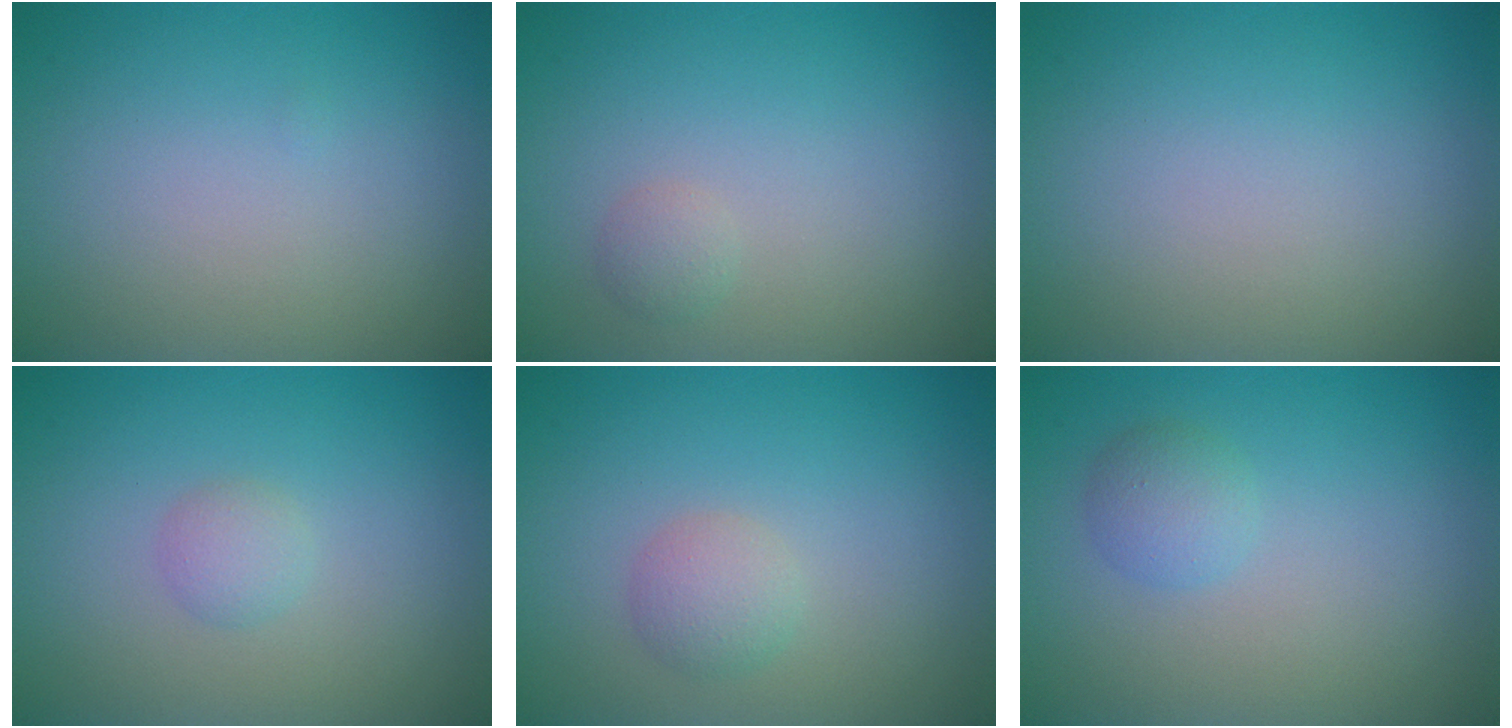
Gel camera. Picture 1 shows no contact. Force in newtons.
{"total": 1.0, "press": 1.0, "slide": 0.1}
{"total": 0.0}
{"total": 1.3, "press": 1.3, "slide": 0.1}
{"total": 1.9, "press": 1.9, "slide": 0.1}
{"total": 1.7, "press": 1.7, "slide": 0.2}